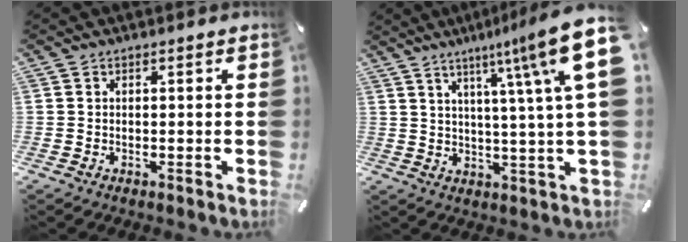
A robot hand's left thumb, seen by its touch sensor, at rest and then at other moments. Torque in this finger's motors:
{"motor_torque": [1.25, 1.70, 1.88, -0.89, 0.22]}